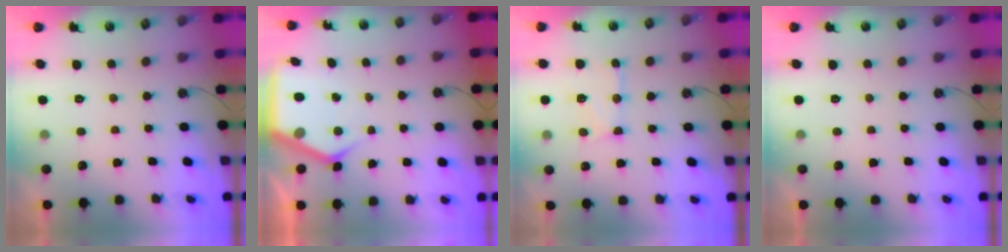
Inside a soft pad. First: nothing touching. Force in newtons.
{"total": 8.4, "press": 8.3, "slide": 0.7}
{"total": 13.0, "press": 12.9, "slide": 1.3}
{"total": 0.0}